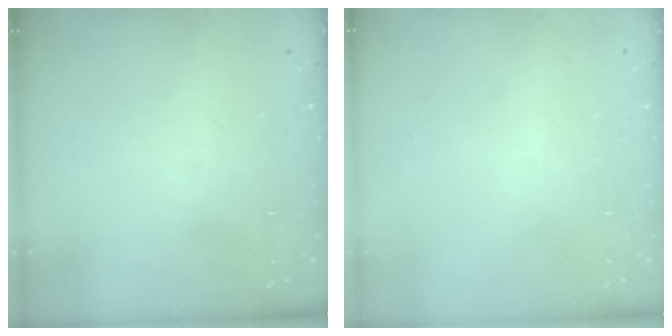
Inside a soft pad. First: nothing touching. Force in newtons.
{"total": 0.0}